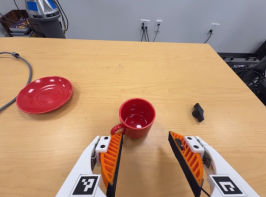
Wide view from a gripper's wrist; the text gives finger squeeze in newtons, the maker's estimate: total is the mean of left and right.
{"total": 0.0}